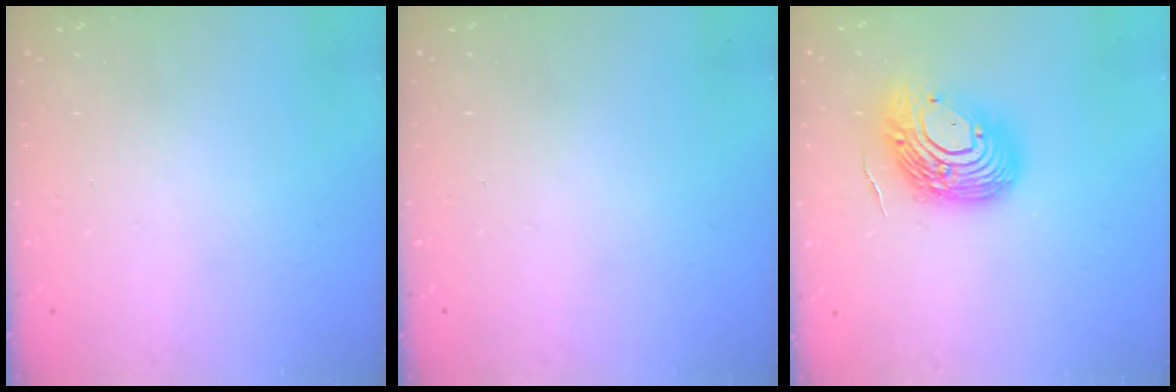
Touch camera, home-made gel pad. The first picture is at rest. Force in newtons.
{"total": 0.0}
{"total": 14.5, "press": 14.4, "slide": 1.9}